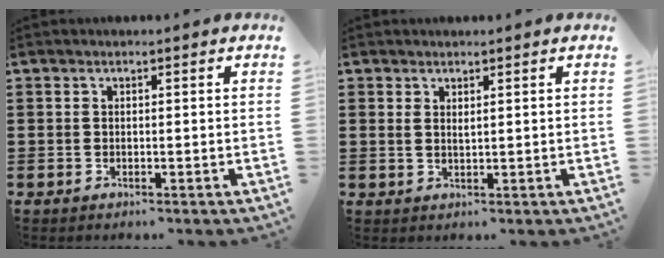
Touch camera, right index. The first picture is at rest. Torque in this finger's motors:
{"motor_torque": [-0.46, 0.64, -0.04, -0.01]}